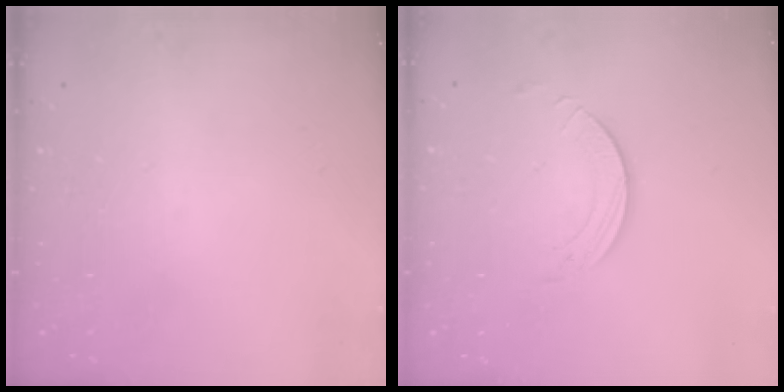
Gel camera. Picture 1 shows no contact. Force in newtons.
{"total": 1.9, "press": 1.9, "slide": 0.1}